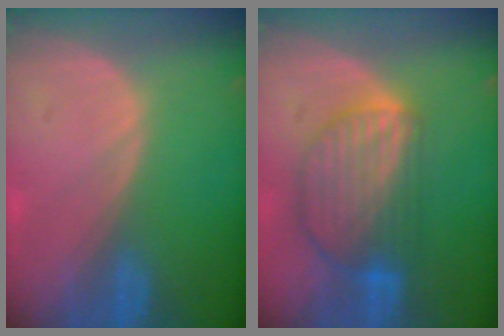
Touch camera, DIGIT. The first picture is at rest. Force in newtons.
{"total": 8.9, "press": 7.7, "slide": 4.4}